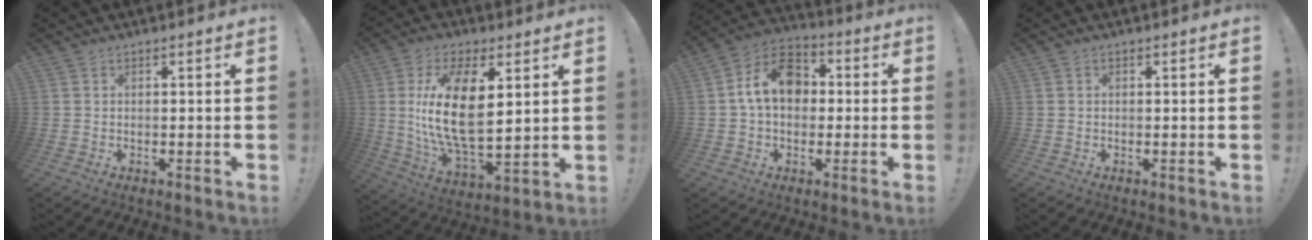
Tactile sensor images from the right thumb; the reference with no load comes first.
{"total": 19.2, "force": [3.9, 9.2, 16.4], "torque": [-0.325, -0.020, 0.066]}
{"total": 14.1, "force": [2.0, 10.4, 9.4], "torque": [-0.138, 0.019, 0.044]}
{"total": 0.0}